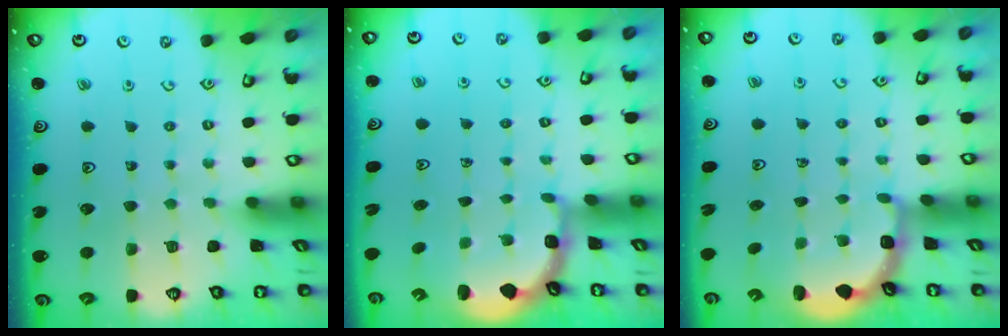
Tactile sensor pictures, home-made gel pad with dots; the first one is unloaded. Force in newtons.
{"total": 2.5, "press": 2.2, "slide": 1.2}
{"total": 3.0, "press": 2.6, "slide": 1.5}